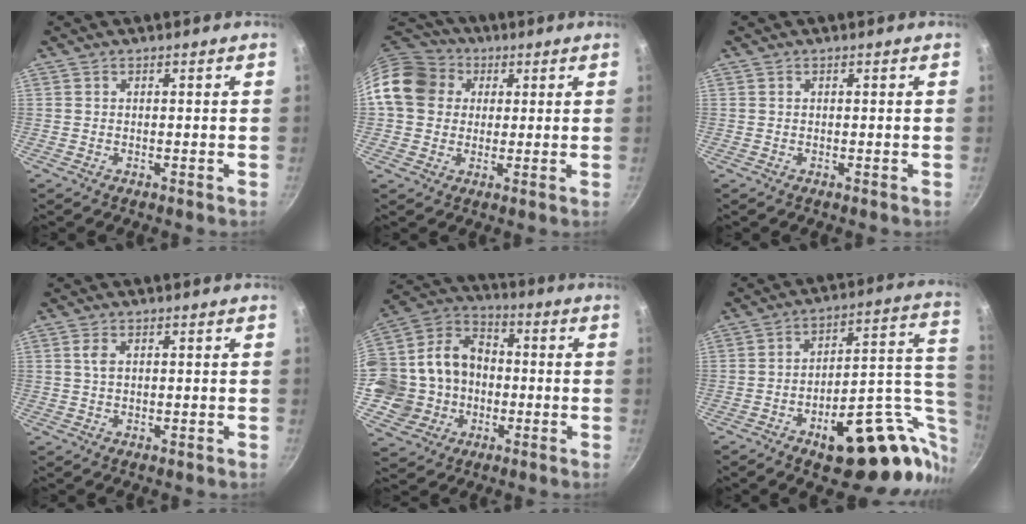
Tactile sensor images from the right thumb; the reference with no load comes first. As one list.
[{"total": 13.5, "force": [3.0, 11.4, 6.6], "torque": [-0.103, 0.026, 0.040]}, {"total": 0.0}, {"total": 2.2, "force": [0.6, 1.2, 1.7], "torque": [-0.033, 0.002, 0.012]}, {"total": 18.7, "force": [-1.9, 16.6, 8.4], "torque": [-0.148, 0.045, -0.028]}, {"total": 25.6, "force": [-7.8, 12.5, 21.0], "torque": [-0.220, 0.039, -0.098]}]